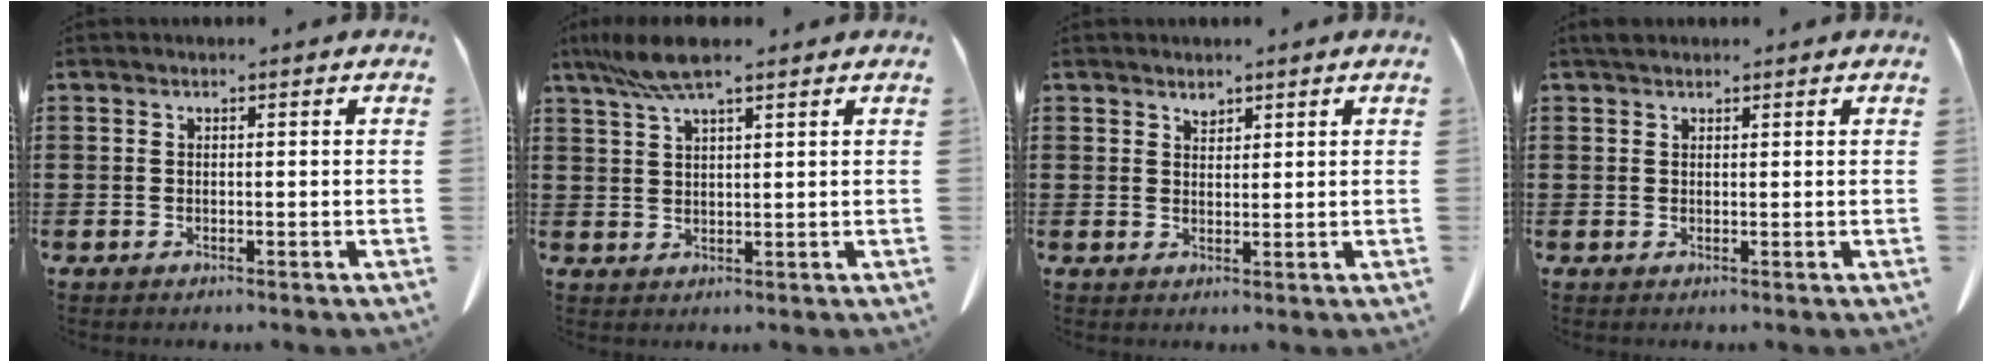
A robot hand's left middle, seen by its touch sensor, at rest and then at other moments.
{"total": 6.0, "force": [4.3, 0.8, 4.1], "torque": [-0.090, -0.005, 0.078]}
{"total": 1.5, "force": [1.3, 0.6, 0.3], "torque": [0.000, -0.004, 0.024]}
{"total": 1.3, "force": [1.1, 0.5, 0.4], "torque": [-0.012, 0.002, 0.022]}